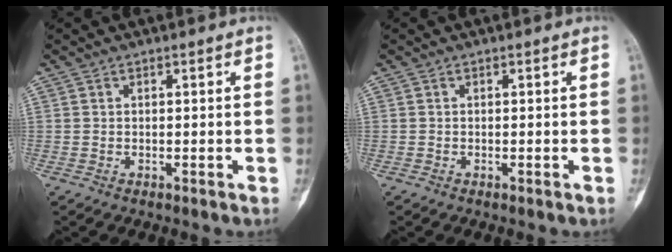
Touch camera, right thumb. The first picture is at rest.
{"total": 0.0}